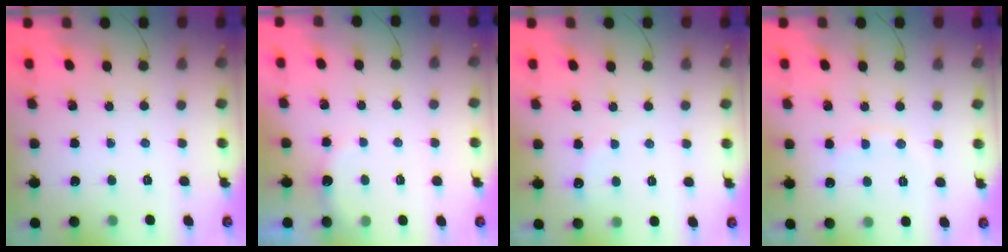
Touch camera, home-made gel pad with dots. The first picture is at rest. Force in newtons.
{"total": 2.8, "press": 2.6, "slide": 0.8}
{"total": 3.9, "press": 3.8, "slide": 1.0}
{"total": 8.4, "press": 8.3, "slide": 1.2}